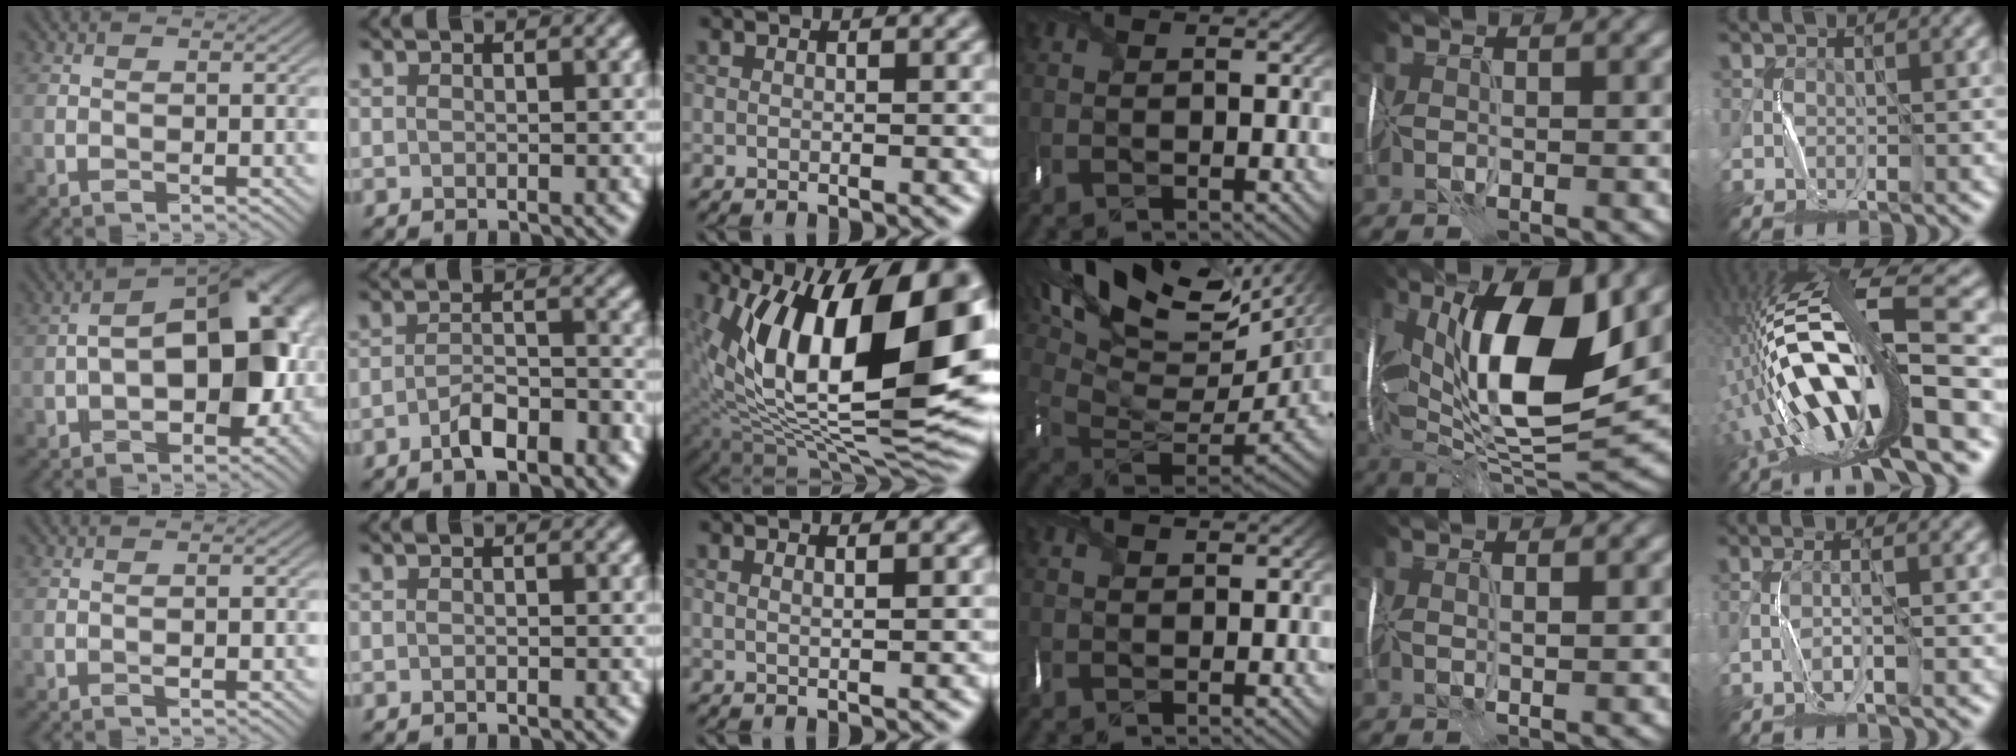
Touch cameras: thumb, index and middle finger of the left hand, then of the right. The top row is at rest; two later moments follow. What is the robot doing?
{"motion": "wrap", "object": "thread"}